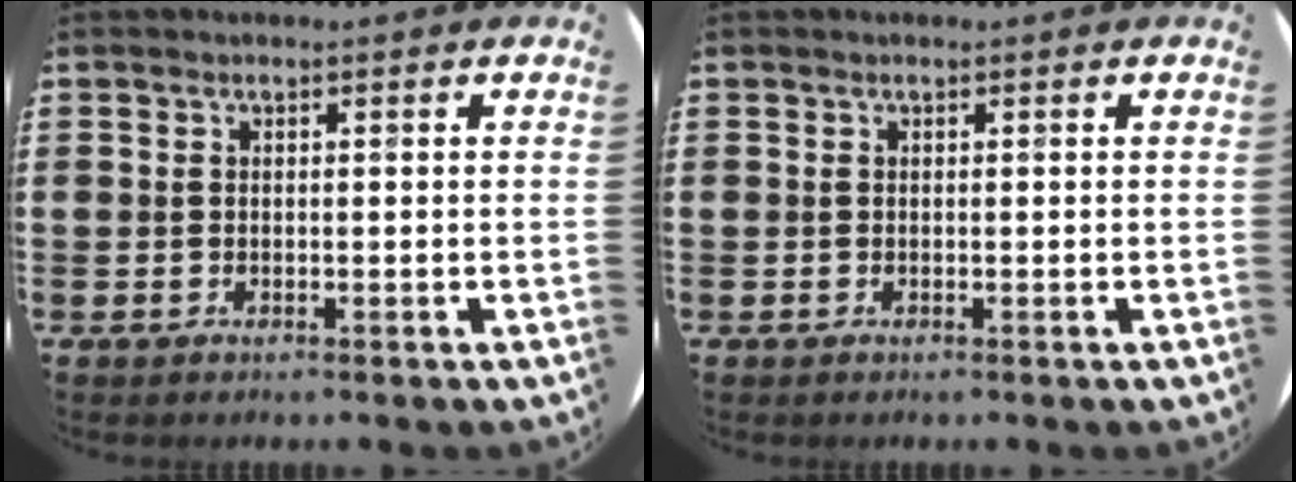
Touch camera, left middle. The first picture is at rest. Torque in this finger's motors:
{"motor_torque": [0.00, 0.00, 0.00, -0.01]}